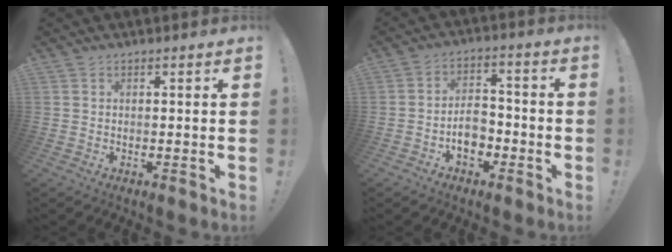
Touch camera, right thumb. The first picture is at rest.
{"total": 8.0, "force": [-2.9, 5.5, 5.0], "torque": [-0.078, 0.014, -0.051]}